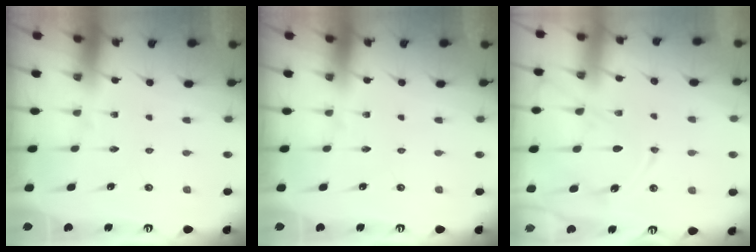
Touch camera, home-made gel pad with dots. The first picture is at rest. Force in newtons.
{"total": 0.0}
{"total": 13.5, "press": 13.4, "slide": 1.6}